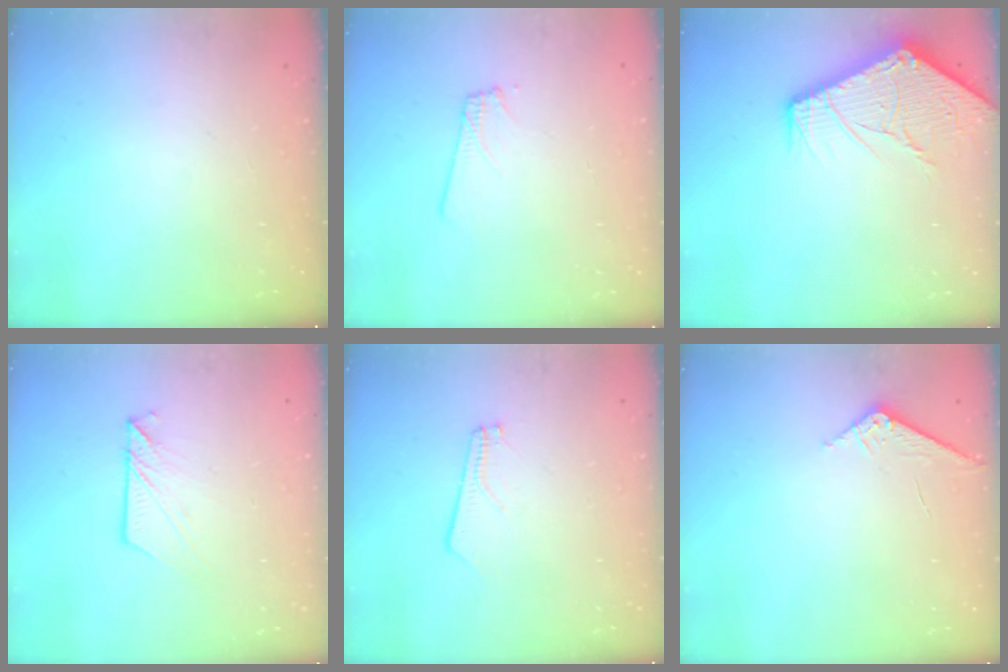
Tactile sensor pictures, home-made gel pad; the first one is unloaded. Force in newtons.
{"total": 1.8, "press": 1.8, "slide": 0.1}
{"total": 16.7, "press": 16.7, "slide": 1.1}
{"total": 6.3, "press": 6.3, "slide": 0.2}
{"total": 2.2, "press": 2.2, "slide": 0.3}
{"total": 5.3, "press": 5.3, "slide": 0.6}